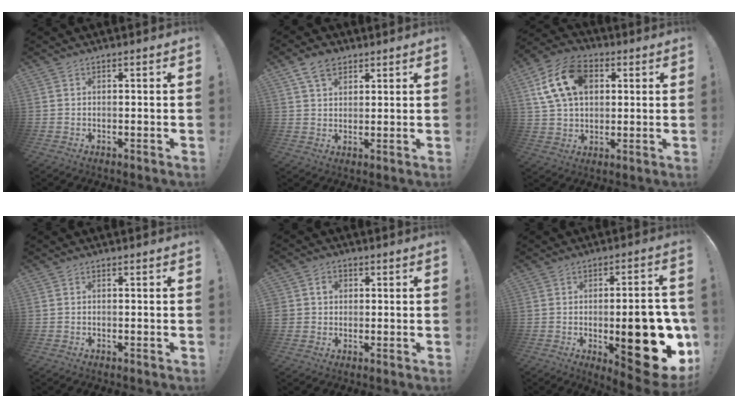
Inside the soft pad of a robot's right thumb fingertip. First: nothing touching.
{"total": 7.0, "force": [4.4, 4.2, 3.4], "torque": [-0.057, -0.012, 0.083]}
{"total": 16.6, "force": [5.4, 11.5, 10.7], "torque": [-0.187, -0.006, 0.105]}
{"total": 0.0}
{"total": 4.3, "force": [0.6, 4.1, 1.3], "torque": [-0.022, 0.009, 0.013]}
{"total": 21.6, "force": [-5.0, 7.8, 19.5], "torque": [-0.240, 0.013, -0.061]}